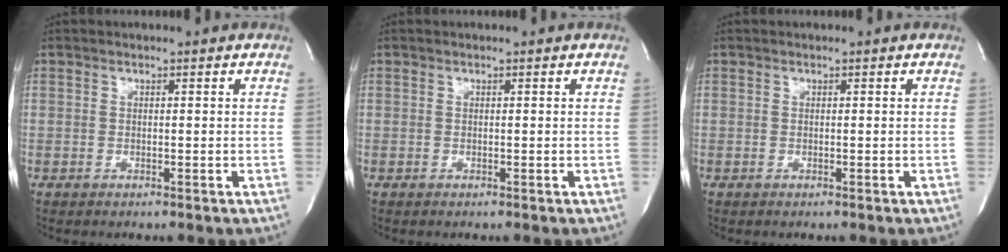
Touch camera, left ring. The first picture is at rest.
{"total": 0.0}
{"total": 0.0}